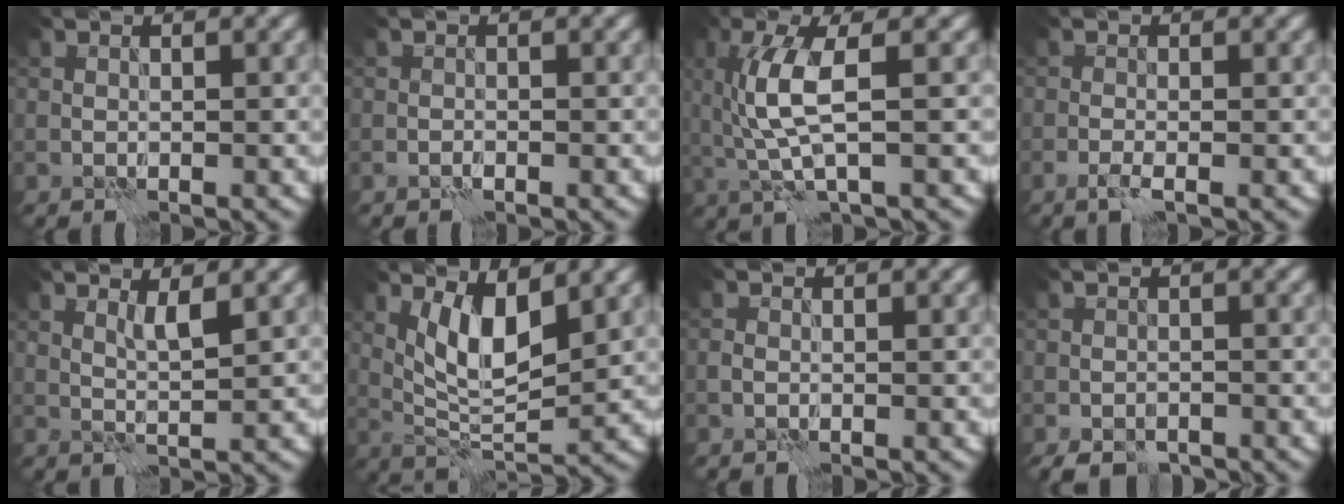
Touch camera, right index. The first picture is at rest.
{"total": 0.6, "force": [-0.4, 0.3, 0.3], "torque": [-0.007, 0.001, -0.008]}
{"total": 5.2, "force": [0.5, 1.4, 5.0], "torque": [-0.117, 0.000, 0.011]}
{"total": 1.4, "force": [-0.7, 0.3, 1.1], "torque": [-0.027, -0.001, -0.019]}
{"total": 1.7, "force": [0.8, 0.1, 1.5], "torque": [-0.031, -0.004, 0.014]}
{"total": 5.3, "force": [2.2, 1.8, 4.5], "torque": [-0.085, -0.010, 0.045]}
{"total": 0.5, "force": [-0.2, 0.4, 0.3], "torque": [-0.004, 0.001, -0.008]}
{"total": 3.3, "force": [-2.6, 1.7, 1.2], "torque": [-0.020, -0.011, -0.042]}